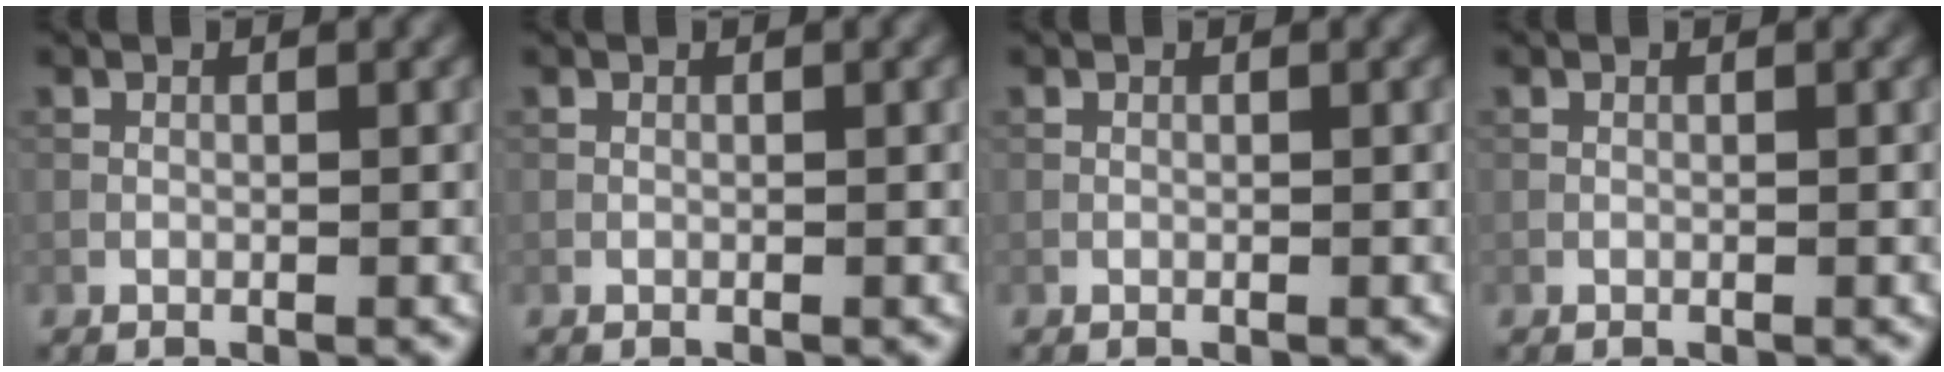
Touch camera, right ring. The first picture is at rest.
{"total": 0.0}
{"total": 0.0}
{"total": 0.0}